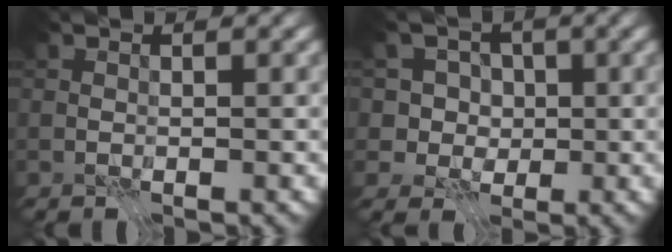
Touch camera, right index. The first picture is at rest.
{"total": 4.6, "force": [1.1, 4.2, 1.5], "torque": [-0.007, -0.001, 0.005]}